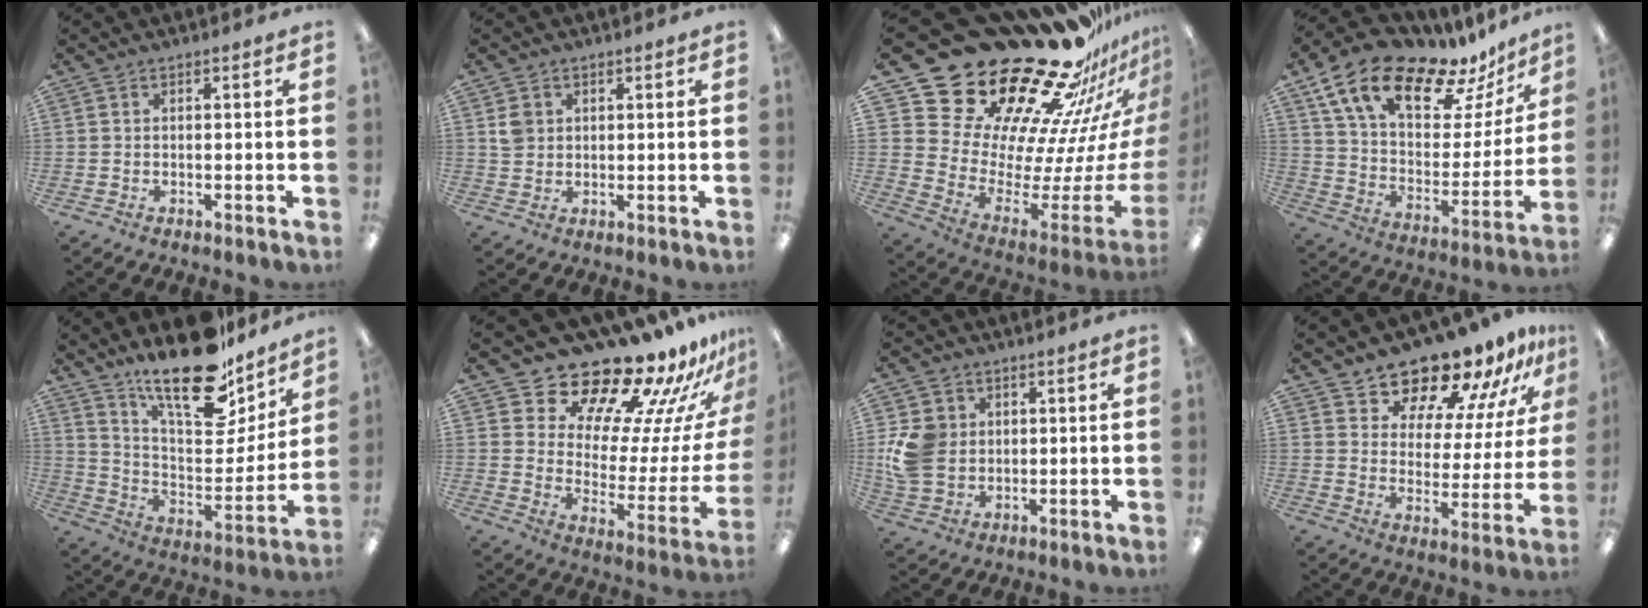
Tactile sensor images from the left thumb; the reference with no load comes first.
{"total": 3.6, "force": [1.3, 3.2, 0.8], "torque": [-0.009, -0.001, 0.021]}
{"total": 34.5, "force": [26.2, 15.6, 16.1], "torque": [-0.196, -0.256, 0.515]}
{"total": 19.9, "force": [14.8, 7.9, 10.7], "torque": [-0.187, -0.104, 0.256]}
{"total": 22.4, "force": [17.6, 7.9, 11.5], "torque": [-0.178, -0.123, 0.303]}
{"total": 19.2, "force": [17.3, 6.1, 5.8], "torque": [-0.086, -0.154, 0.296]}
{"total": 9.6, "force": [1.1, 8.4, 4.4], "torque": [-0.103, 0.012, 0.025]}
{"total": 15.3, "force": [14.0, 4.8, 3.8], "torque": [-0.067, -0.128, 0.247]}